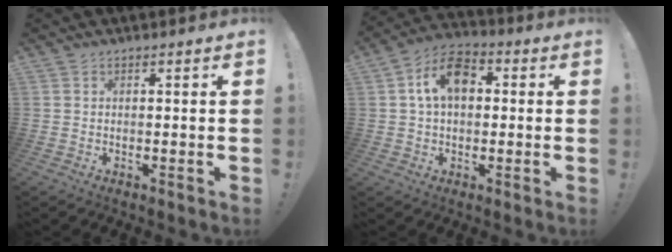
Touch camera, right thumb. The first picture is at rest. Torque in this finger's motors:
{"motor_torque": [1.02, 1.01, 0.01, 0.00, 0.07]}